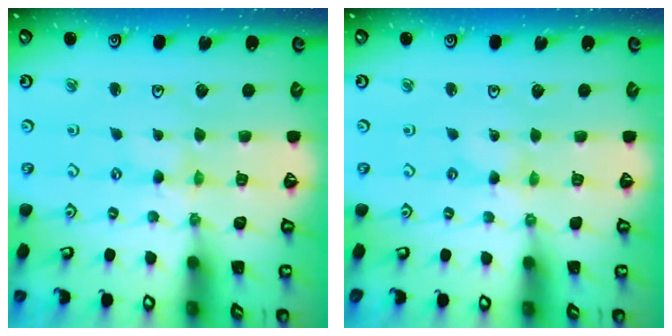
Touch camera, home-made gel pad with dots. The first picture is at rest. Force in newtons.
{"total": 0.0}